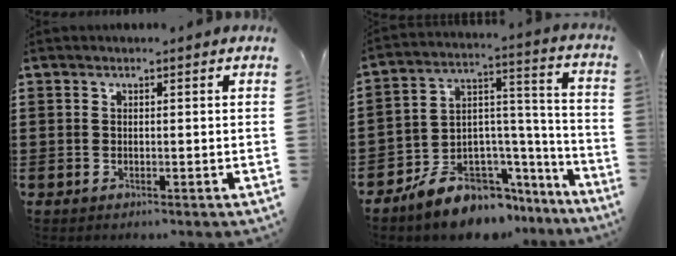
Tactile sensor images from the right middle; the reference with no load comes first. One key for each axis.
{"total": 9.0, "fx": -7.5, "fy": 4.6, "fz": 1.9, "tx": -0.052, "ty": 0.014, "tz": -0.139}